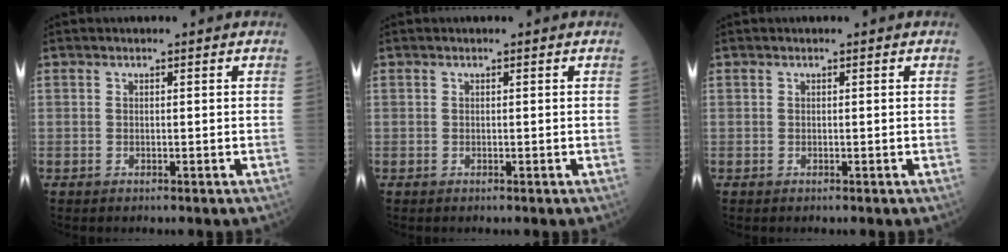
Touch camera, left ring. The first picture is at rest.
{"total": 0.0}
{"total": 0.0}